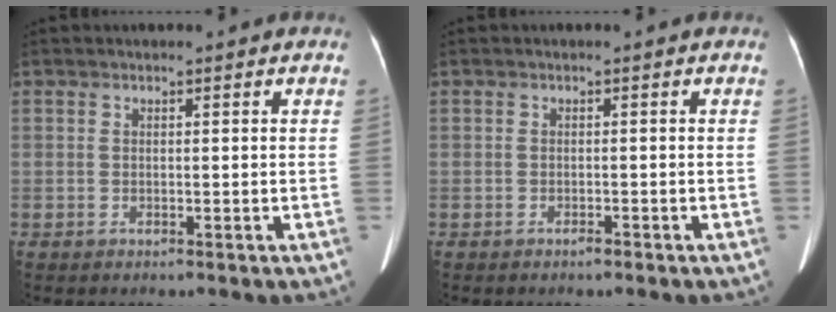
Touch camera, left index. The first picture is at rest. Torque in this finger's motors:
{"motor_torque": [0.11, 0.07, 0.01, 0.00]}